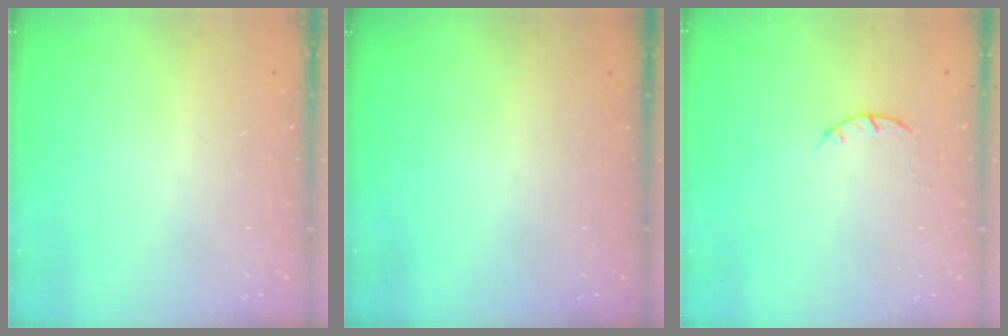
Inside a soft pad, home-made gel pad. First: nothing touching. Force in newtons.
{"total": 0.0}
{"total": 2.5, "press": 2.4, "slide": 0.4}